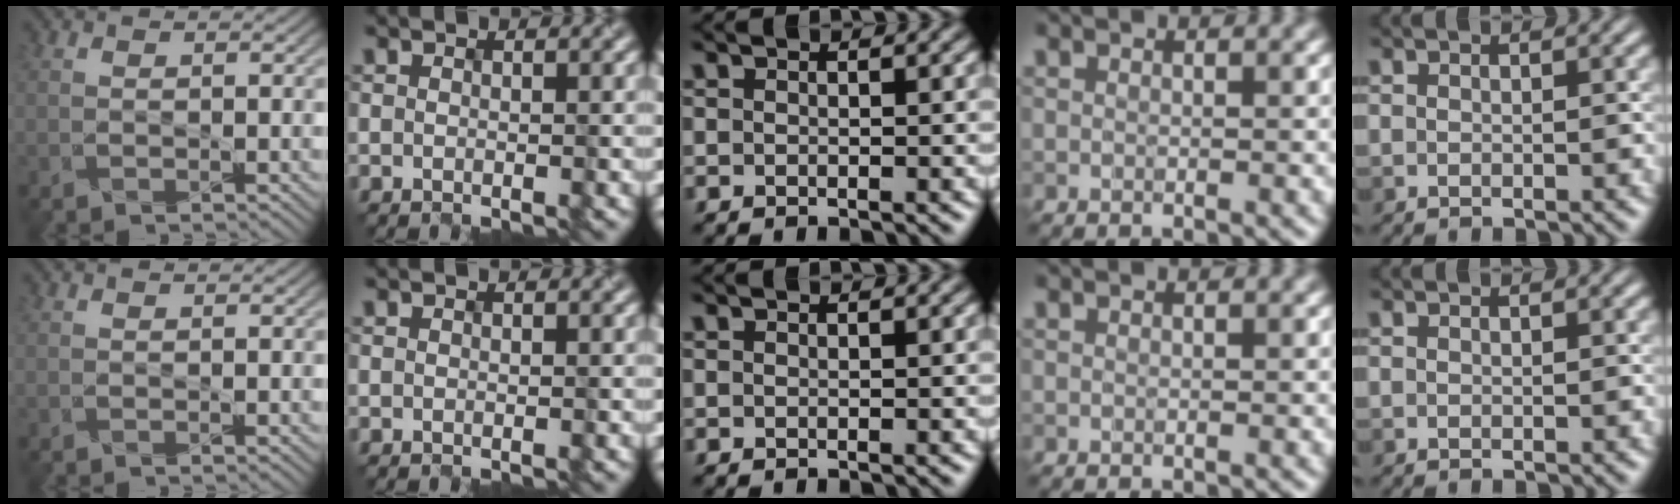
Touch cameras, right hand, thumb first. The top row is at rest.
{}